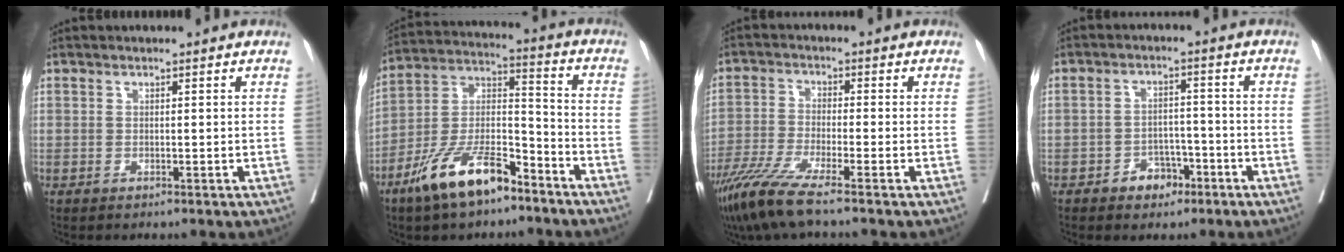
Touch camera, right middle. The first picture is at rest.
{"total": 13.6, "force": [-9.3, 4.3, 8.9], "torque": [-0.178, 0.003, -0.176]}
{"total": 7.6, "force": [-5.6, -0.4, 5.1], "torque": [-0.105, -0.028, -0.113]}
{"total": 4.3, "force": [-2.6, 3.0, 1.8], "torque": [-0.018, 0.011, -0.037]}